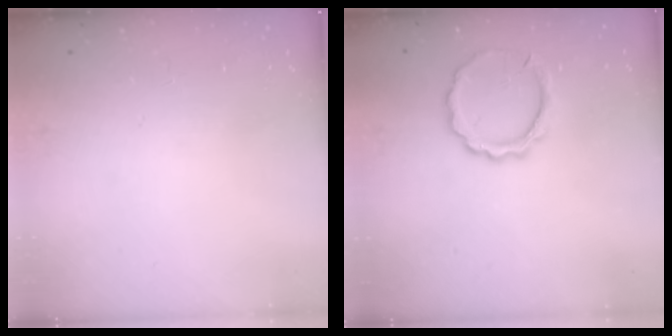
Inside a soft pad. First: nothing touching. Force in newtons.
{"total": 9.1, "press": 9.1, "slide": 0.8}